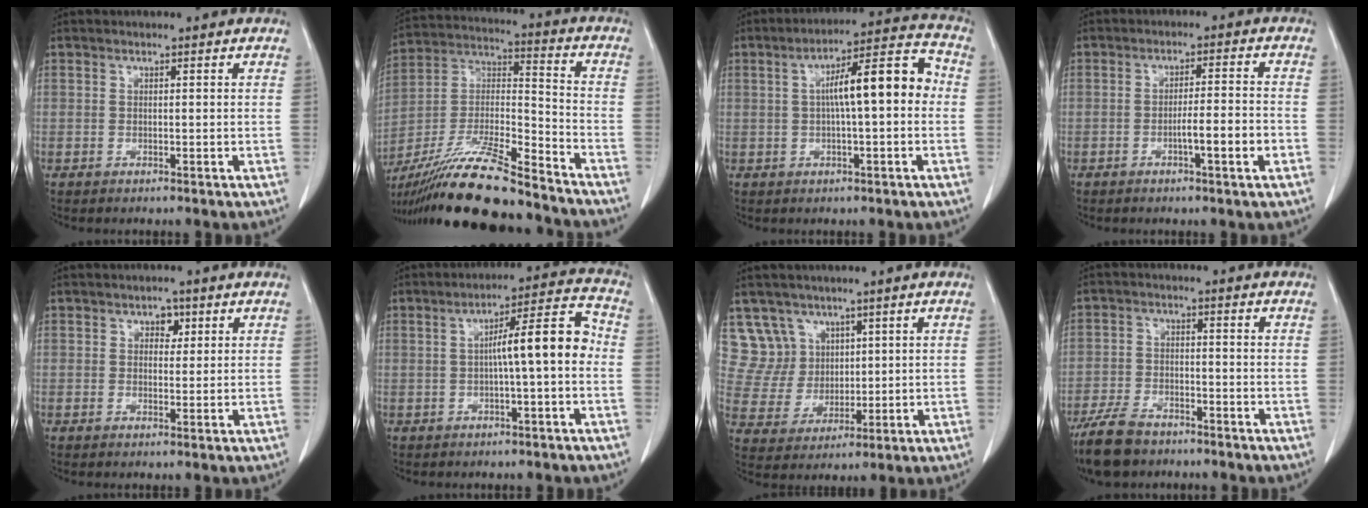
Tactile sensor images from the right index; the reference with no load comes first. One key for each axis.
{"total": 21.3, "fx": -17.7, "fy": 2.2, "fz": 11.6, "tx": -0.243, "ty": -0.019, "tz": -0.318}
{"total": 10.7, "fx": 0.4, "fy": 2.0, "fz": 10.5, "tx": -0.163, "ty": 0.037, "tz": 0.005}
{"total": 5.6, "fx": -2.0, "fy": 0.1, "fz": 5.2, "tx": -0.079, "ty": 0.002, "tz": -0.031}
{"total": 2.2, "fx": 0.9, "fy": 1.5, "fz": 1.2, "tx": -0.013, "ty": 0.003, "tz": 0.012}
{"total": 8.8, "fx": -0.7, "fy": 0.7, "fz": 8.7, "tx": -0.126, "ty": 0.029, "tz": -0.013}
{"total": 7.7, "fx": 4.5, "fy": 6.2, "fz": -0.1, "tx": -0.002, "ty": 0.020, "tz": 0.102}
{"total": 7.9, "fx": -6.3, "fy": 3.4, "fz": 3.4, "tx": -0.073, "ty": -0.012, "tz": -0.115}